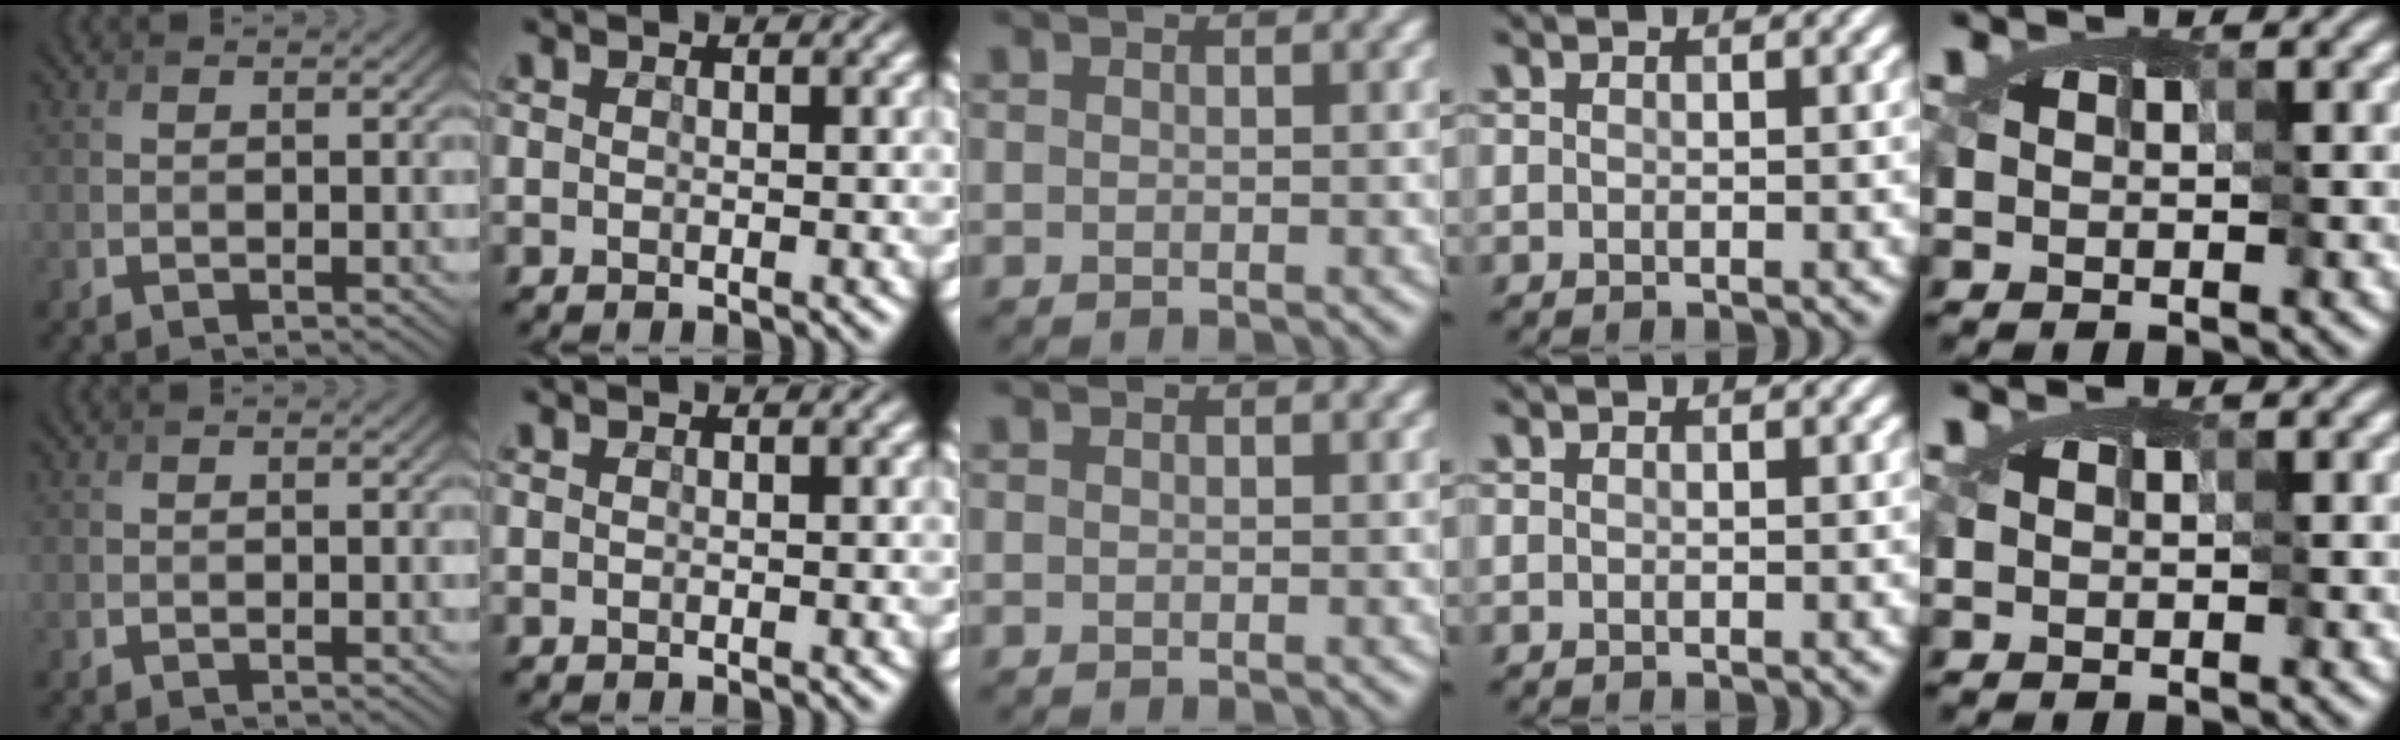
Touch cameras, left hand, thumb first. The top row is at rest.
{}